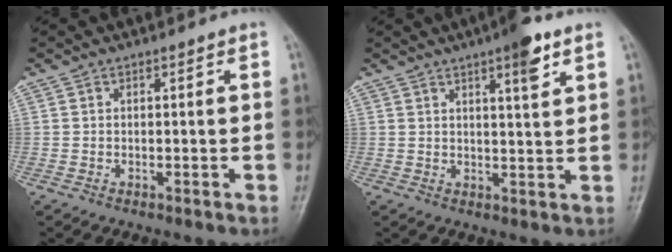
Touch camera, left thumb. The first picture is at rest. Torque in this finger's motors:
{"motor_torque": [1.08, 0.57, 1.07, -0.52, 0.02]}